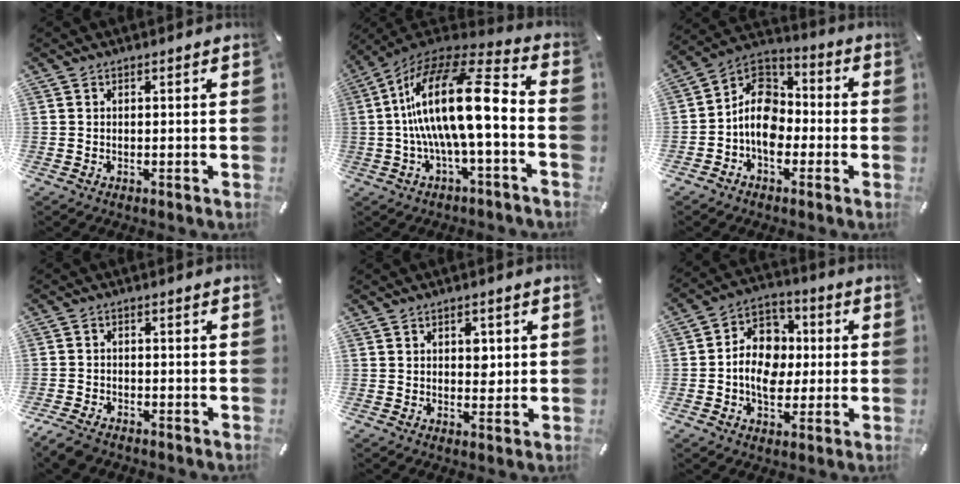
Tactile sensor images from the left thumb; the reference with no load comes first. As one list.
[{"total": 21.3, "force": [-0.1, 6.8, 20.2], "torque": [-0.389, -0.011, -0.007]}, {"total": 10.5, "force": [-3.2, 8.2, 5.8], "torque": [-0.125, 0.011, -0.062]}, {"total": 3.7, "force": [-3.0, 1.7, 1.3], "torque": [-0.041, 0.011, -0.062]}, {"total": 3.8, "force": [0.8, 2.7, 2.5], "torque": [-0.021, -0.004, 0.005]}, {"total": 11.7, "force": [-2.0, 9.6, 6.3], "torque": [-0.111, 0.025, -0.034]}]